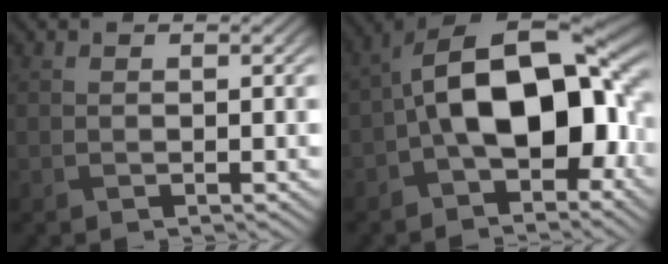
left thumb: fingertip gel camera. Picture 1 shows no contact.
{"total": 14.9, "force": [-2.0, 8.2, 12.3], "torque": [-0.197, 0.017, -0.048]}